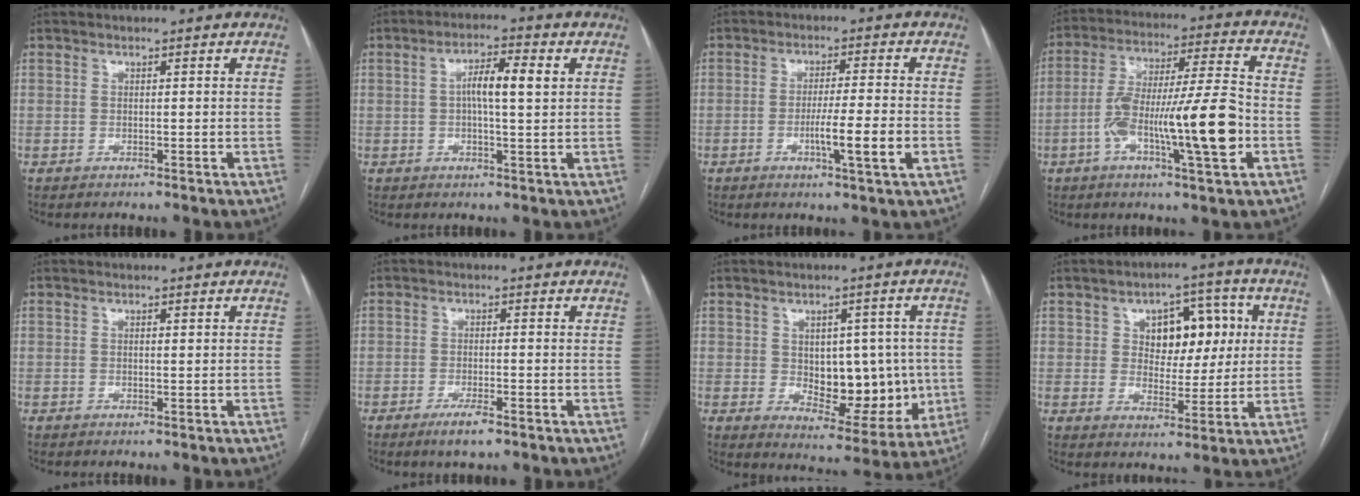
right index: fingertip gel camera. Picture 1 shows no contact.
{"total": 6.1, "force": [1.1, 1.0, 5.9], "torque": [-0.109, 0.014, 0.017]}
{"total": 7.2, "force": [-2.1, -0.5, 6.9], "torque": [-0.111, -0.010, -0.036]}
{"total": 16.2, "force": [-4.4, 1.2, 15.6], "torque": [-0.274, 0.007, -0.075]}
{"total": 0.5, "force": [0.2, 0.1, 0.5], "torque": [-0.011, 0.000, 0.002]}
{"total": 3.3, "force": [-2.1, 0.5, 2.5], "torque": [-0.047, -0.004, -0.036]}
{"total": 12.1, "force": [-0.3, 6.9, 9.9], "torque": [-0.119, 0.008, 0.020]}
{"total": 9.6, "force": [2.5, 5.8, 7.3], "torque": [-0.094, 0.025, 0.044]}